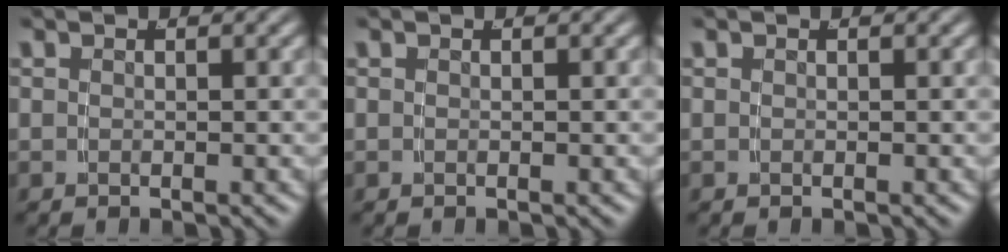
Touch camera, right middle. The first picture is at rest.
{"total": 0.0}
{"total": 0.0}